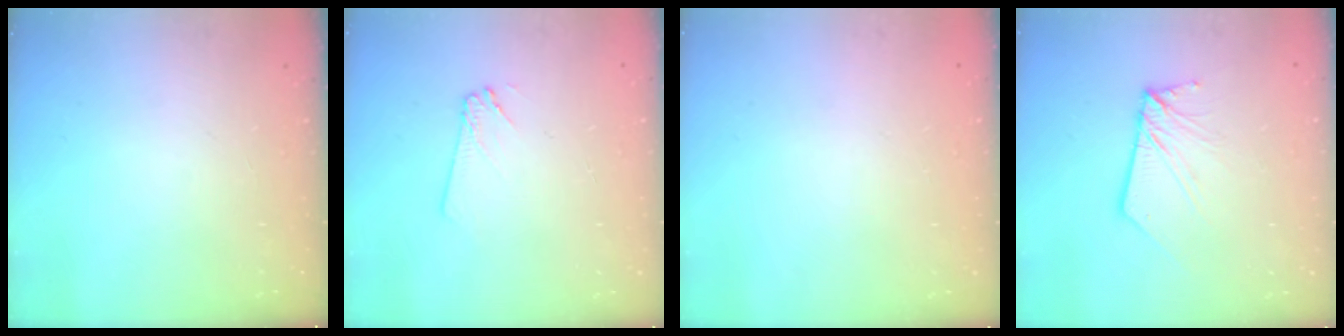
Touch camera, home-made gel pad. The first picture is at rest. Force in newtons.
{"total": 2.9, "press": 2.9, "slide": 0.4}
{"total": 0.0}
{"total": 7.6, "press": 7.5, "slide": 0.9}